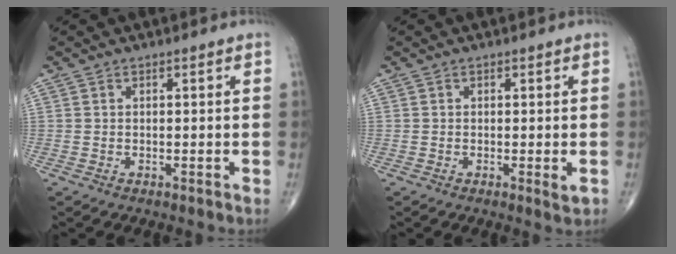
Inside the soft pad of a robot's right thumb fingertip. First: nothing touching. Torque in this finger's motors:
{"motor_torque": [0.12, 0.37, -0.07, -0.03, 0.05]}